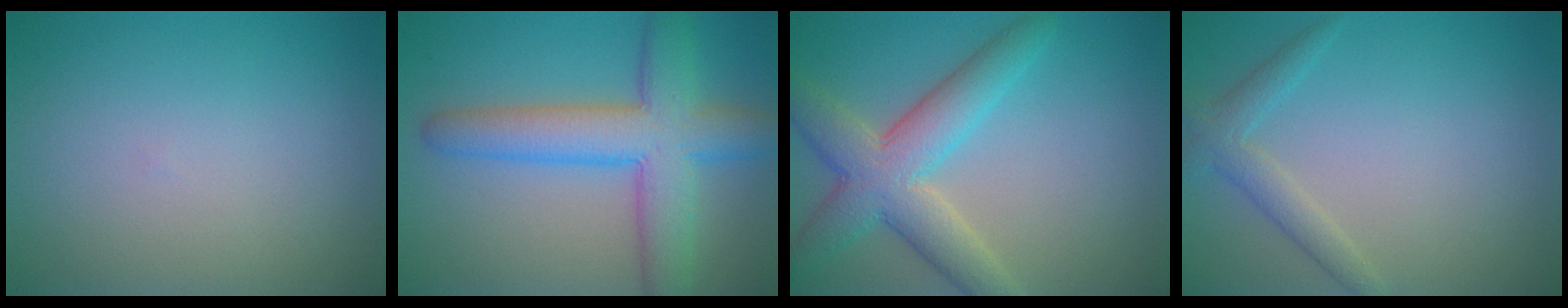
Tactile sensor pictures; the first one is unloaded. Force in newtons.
{"total": 7.7, "press": 7.7, "slide": 0.2}
{"total": 6.6, "press": 6.5, "slide": 0.3}
{"total": 2.2, "press": 2.2, "slide": 0.1}